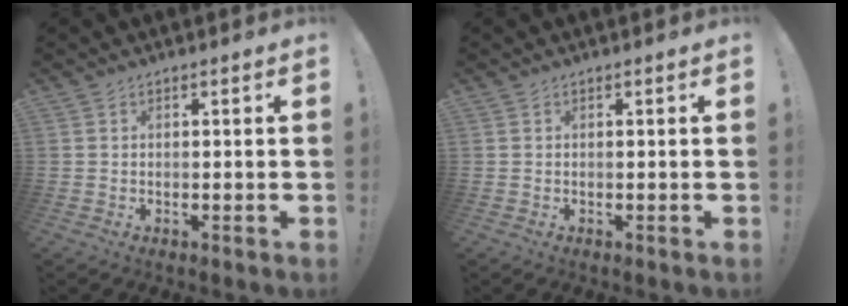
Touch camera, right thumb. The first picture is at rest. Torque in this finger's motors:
{"motor_torque": [0.00, 0.00, 0.00, 0.00, 0.00]}